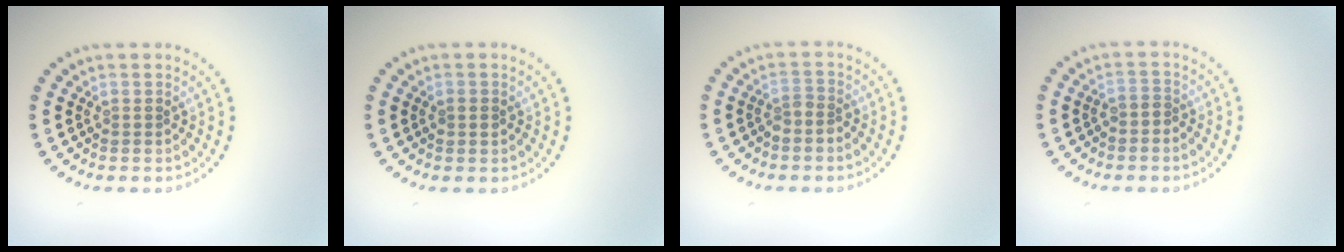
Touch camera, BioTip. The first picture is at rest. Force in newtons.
{"total": 1.0, "press": 1.0, "slide": 0.1}
{"total": 1.5, "press": 1.1, "slide": 1.0}
{"total": 0.7, "press": 0.5, "slide": 0.6}